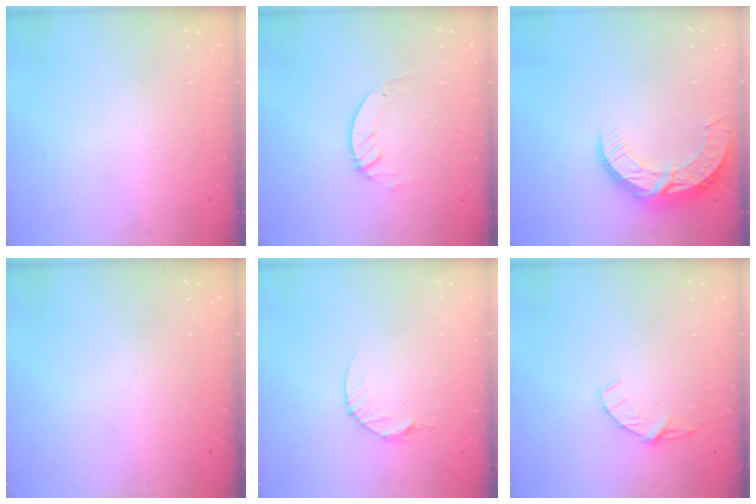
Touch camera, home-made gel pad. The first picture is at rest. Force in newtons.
{"total": 3.0, "press": 3.0, "slide": 0.2}
{"total": 10.2, "press": 10.2, "slide": 0.8}
{"total": 0.0}
{"total": 4.7, "press": 4.7, "slide": 0.6}
{"total": 4.5, "press": 4.5, "slide": 0.5}